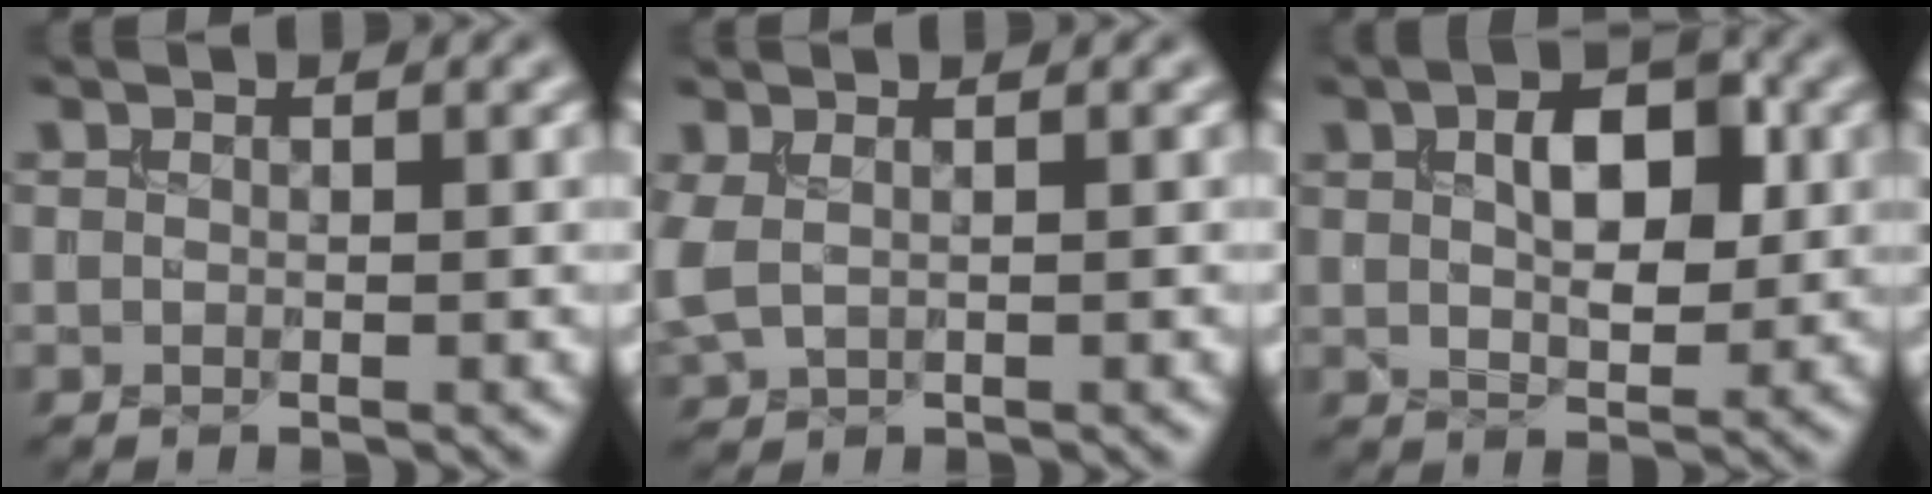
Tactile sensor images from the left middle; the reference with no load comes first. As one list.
[{"total": 1.8, "force": [0.4, 0.9, 1.5], "torque": [-0.049, 0.000, 0.009]}, {"total": 4.7, "force": [1.1, 2.6, 3.8], "torque": [-0.064, 0.006, 0.017]}]